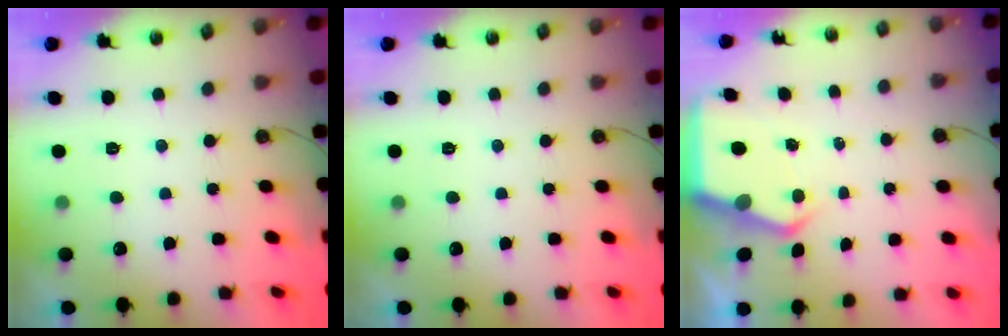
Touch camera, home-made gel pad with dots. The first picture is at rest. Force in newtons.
{"total": 0.0}
{"total": 4.9, "press": 4.8, "slide": 0.2}